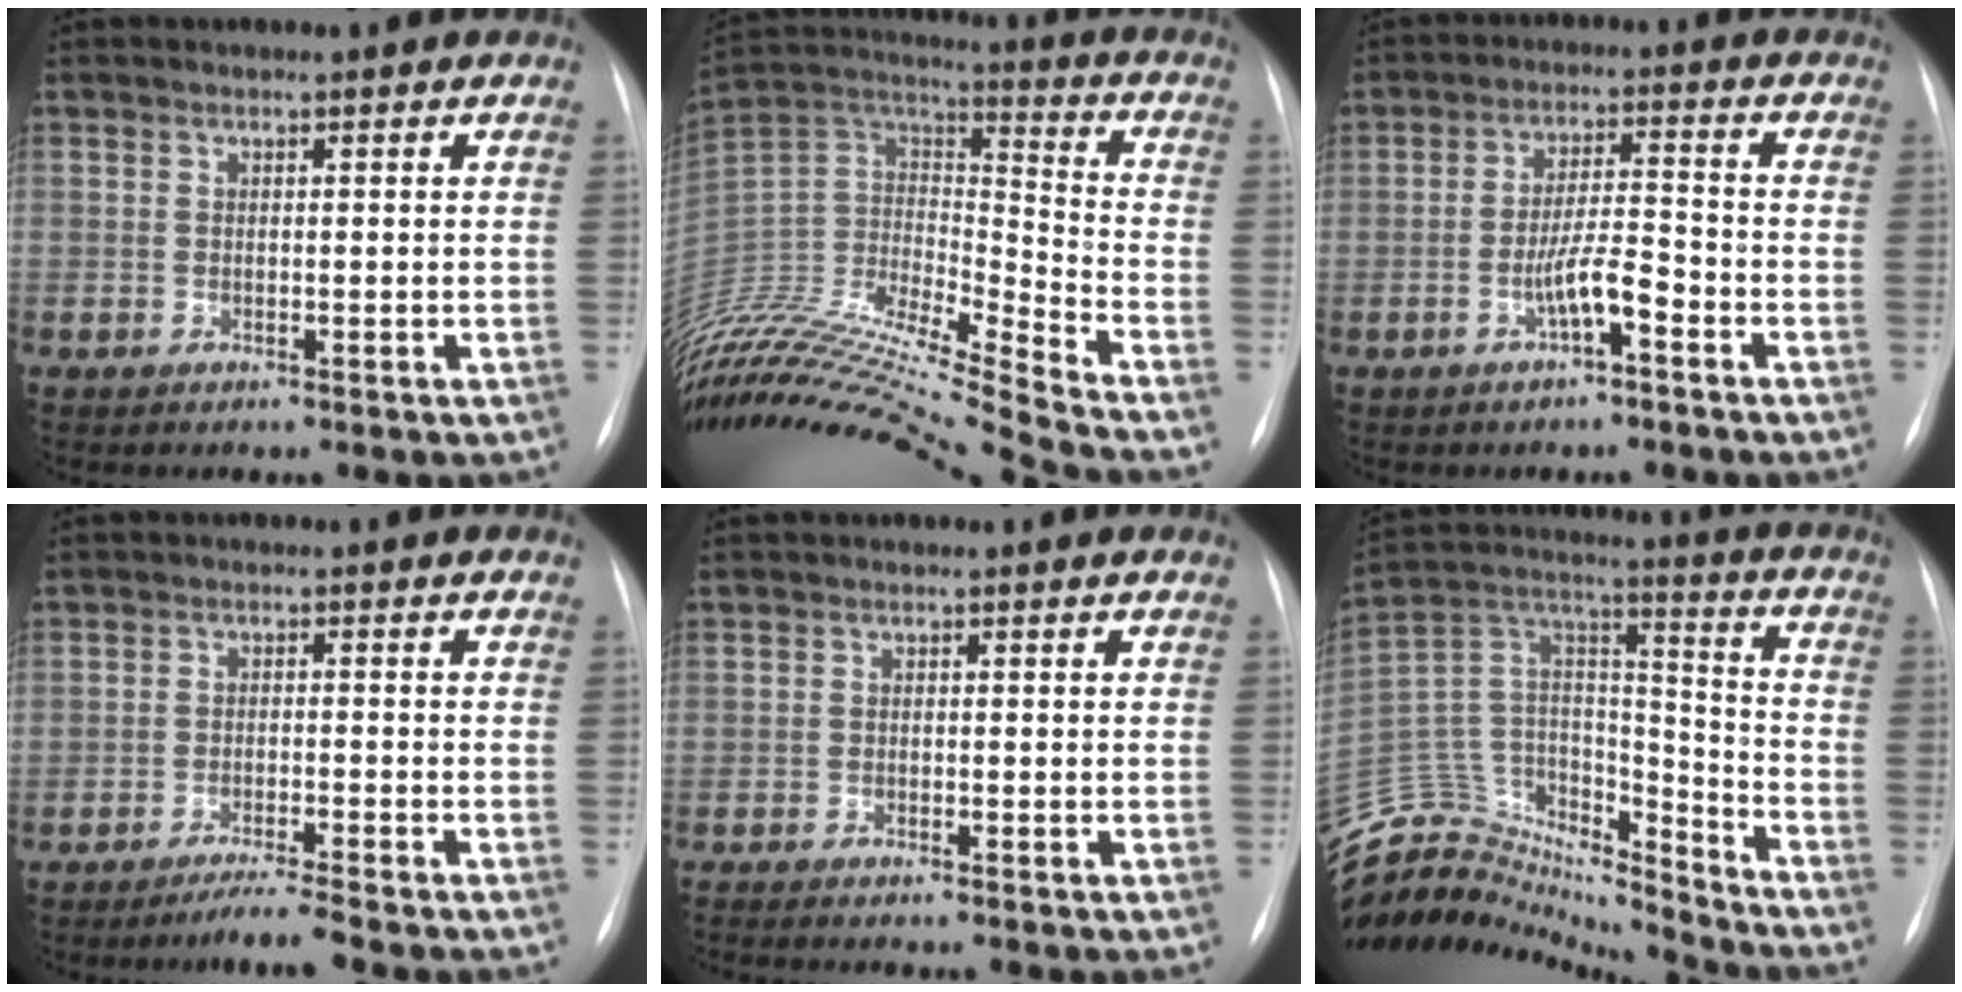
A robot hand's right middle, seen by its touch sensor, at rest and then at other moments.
{"total": 26.0, "force": [-24.3, -1.9, 8.9], "torque": [-0.197, -0.014, -0.418]}
{"total": 7.7, "force": [-3.8, 1.1, 6.6], "torque": [-0.130, 0.011, -0.067]}
{"total": 3.6, "force": [-3.2, -0.6, 1.6], "torque": [-0.030, -0.012, -0.058]}
{"total": 4.2, "force": [-3.6, 0.1, 2.2], "torque": [-0.027, -0.007, -0.050]}
{"total": 21.2, "force": [-20.4, 5.0, 2.9], "torque": [-0.065, 0.074, -0.335]}